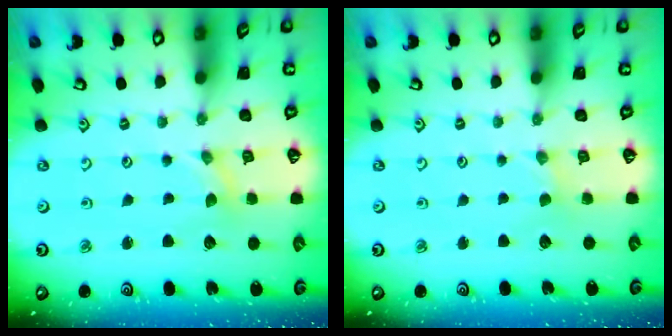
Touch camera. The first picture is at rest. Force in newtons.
{"total": 0.0}